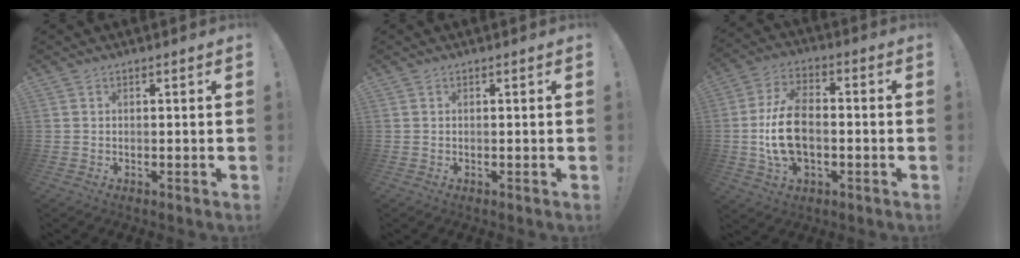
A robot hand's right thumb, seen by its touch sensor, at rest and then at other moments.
{"total": 0.0}
{"total": 14.4, "force": [-1.8, 9.2, 11.0], "torque": [-0.215, 0.010, -0.033]}